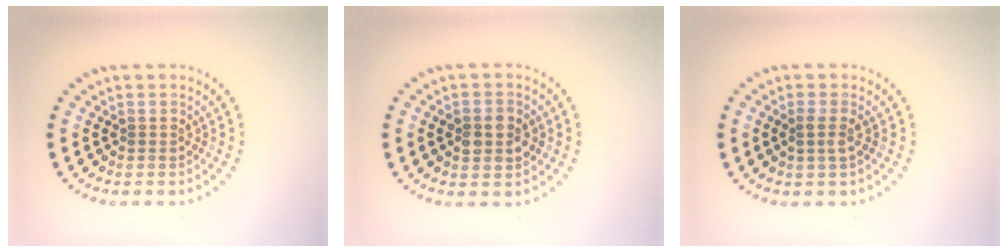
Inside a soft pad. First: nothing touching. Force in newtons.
{"total": 2.9, "press": 2.9, "slide": 0.1}
{"total": 1.3, "press": 1.1, "slide": 0.6}